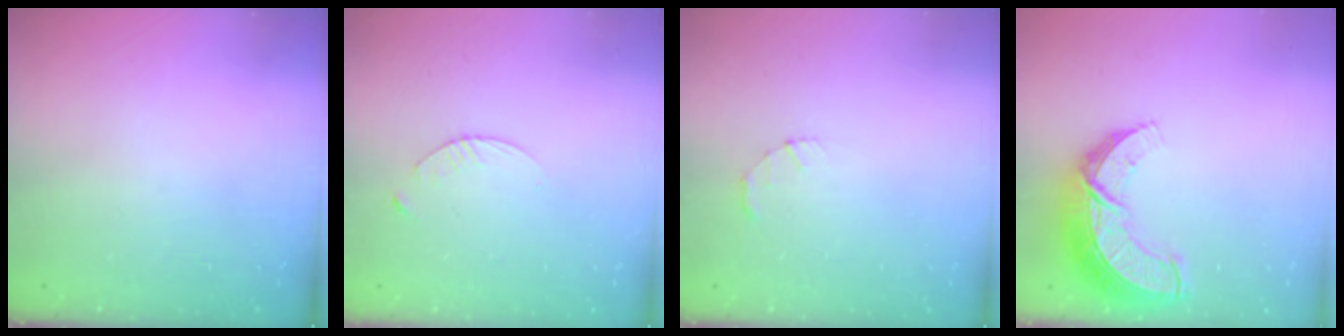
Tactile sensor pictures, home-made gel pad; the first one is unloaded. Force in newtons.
{"total": 3.8, "press": 3.7, "slide": 0.5}
{"total": 1.4, "press": 1.3, "slide": 0.3}
{"total": 14.4, "press": 14.4, "slide": 1.0}